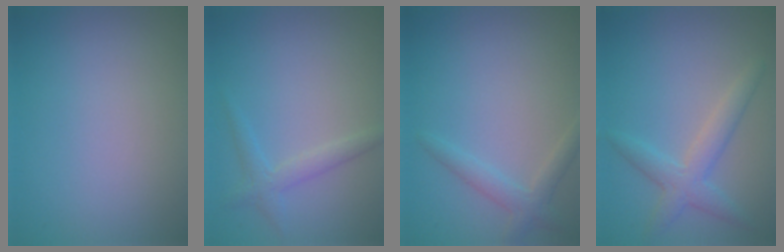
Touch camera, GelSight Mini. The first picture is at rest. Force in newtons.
{"total": 1.9, "press": 1.9, "slide": 0.2}
{"total": 2.0, "press": 2.0, "slide": 0.1}
{"total": 3.0, "press": 3.0, "slide": 0.1}